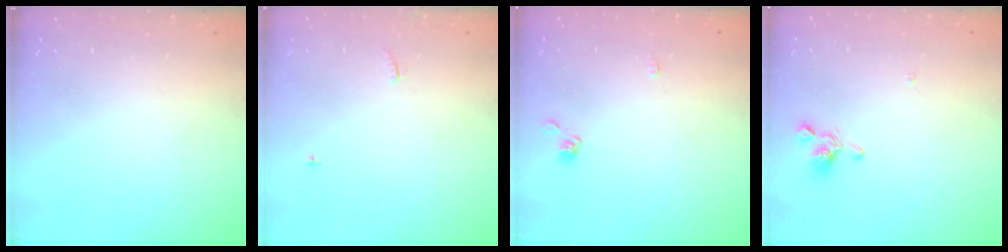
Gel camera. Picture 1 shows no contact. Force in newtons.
{"total": 1.7, "press": 1.7, "slide": 0.3}
{"total": 2.8, "press": 2.8, "slide": 0.3}
{"total": 0.8, "press": 0.5, "slide": 0.7}